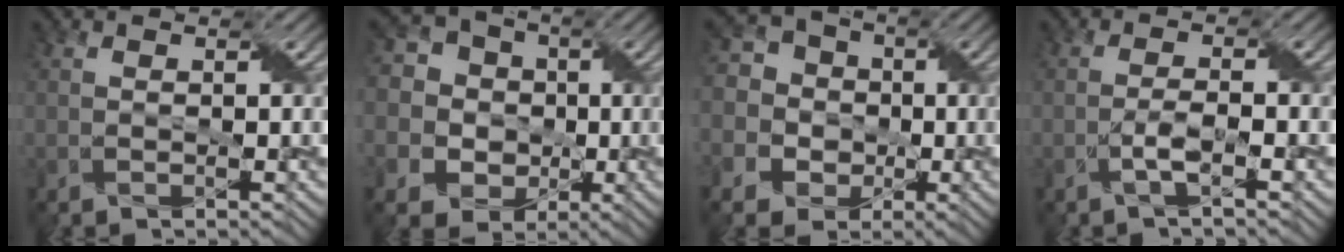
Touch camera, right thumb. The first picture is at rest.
{"total": 9.5, "force": [-0.4, 8.8, 3.3], "torque": [-0.123, 0.008, -0.031]}
{"total": 8.0, "force": [-1.0, 7.6, 2.5], "torque": [-0.092, -0.001, -0.039]}
{"total": 1.9, "force": [-1.3, 0.0, 1.4], "torque": [-0.032, 0.006, -0.030]}